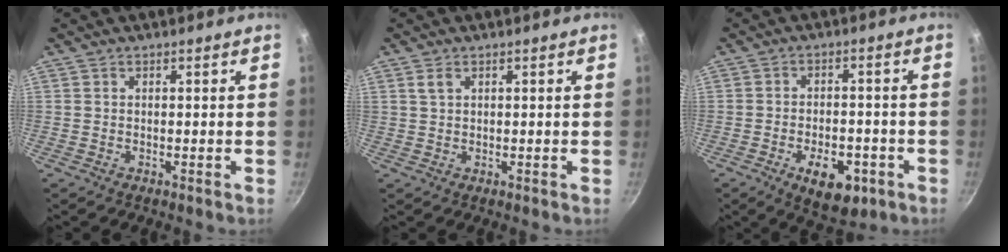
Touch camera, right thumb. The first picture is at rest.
{"total": 1.8, "force": [0.9, 1.0, 1.1], "torque": [-0.018, -0.001, 0.018]}
{"total": 10.3, "force": [-4.4, 5.6, 7.4], "torque": [-0.078, 0.013, -0.055]}